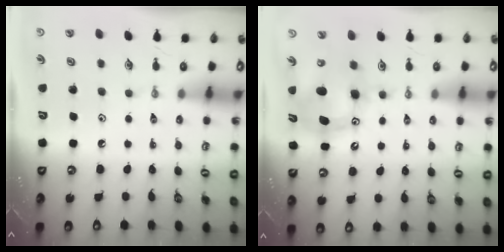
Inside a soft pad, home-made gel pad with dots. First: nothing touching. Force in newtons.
{"total": 11.1, "press": 10.8, "slide": 2.4}